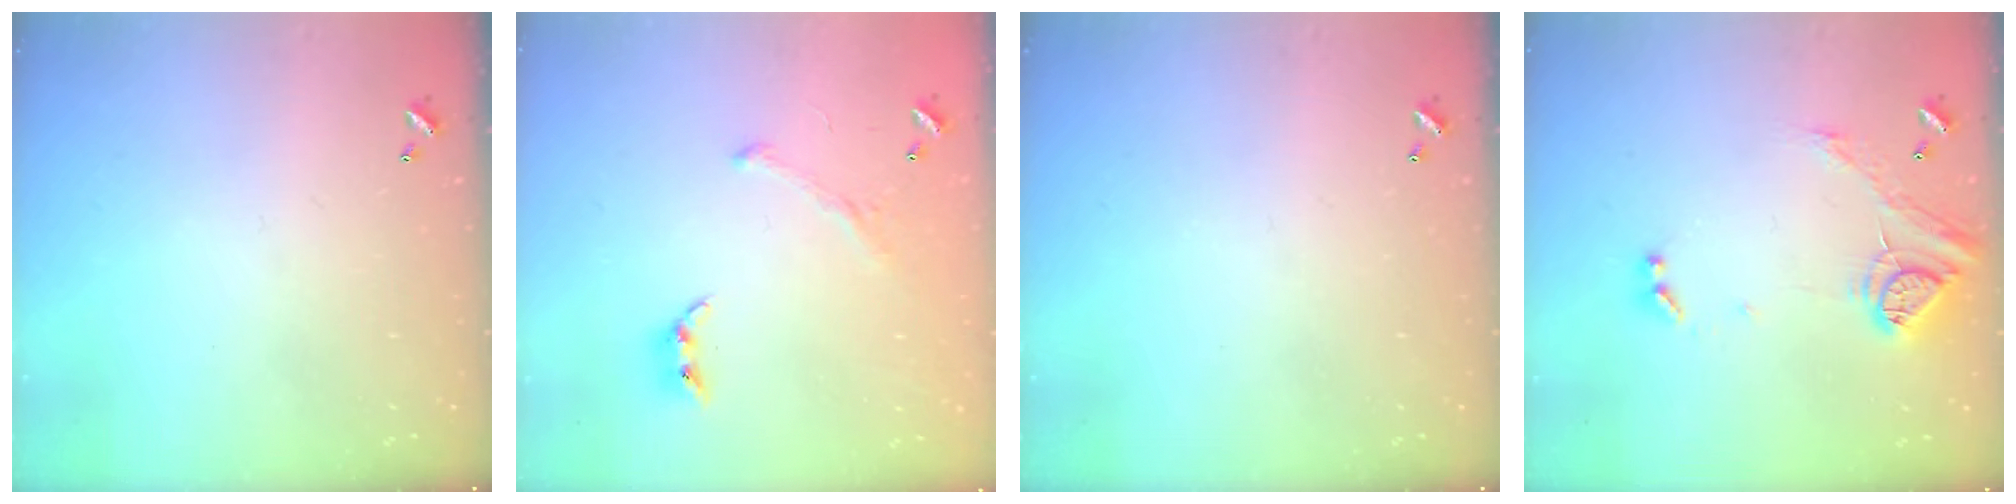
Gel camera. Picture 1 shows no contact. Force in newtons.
{"total": 2.2, "press": 2.0, "slide": 1.1}
{"total": 0.0}
{"total": 15.5, "press": 15.5, "slide": 0.7}